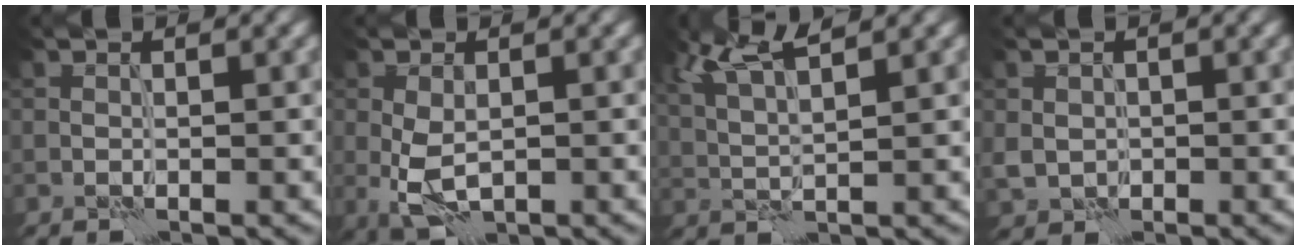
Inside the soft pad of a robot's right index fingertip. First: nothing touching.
{"total": 3.6, "force": [-0.4, 2.1, 2.9], "torque": [-0.066, -0.009, -0.002]}
{"total": 5.2, "force": [3.2, 1.0, 3.9], "torque": [-0.085, 0.012, 0.061]}
{"total": 1.8, "force": [0.1, 1.7, 0.6], "torque": [-0.017, -0.003, 0.003]}